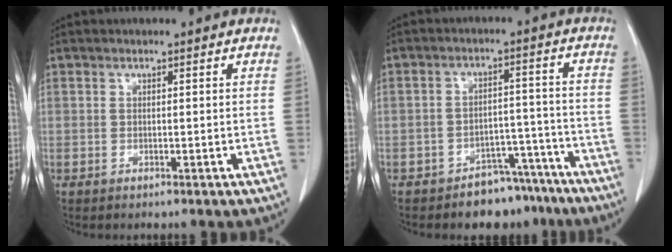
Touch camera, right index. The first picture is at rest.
{"total": 7.4, "force": [-6.1, 4.0, 1.5], "torque": [0.006, 0.044, -0.088]}